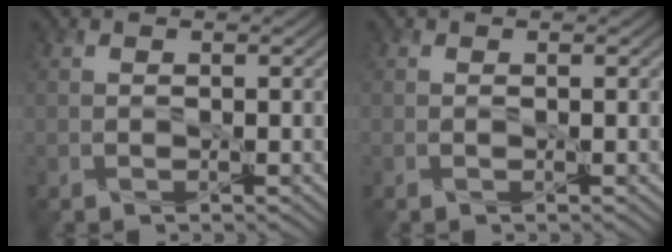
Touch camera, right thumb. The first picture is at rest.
{"total": 0.0}